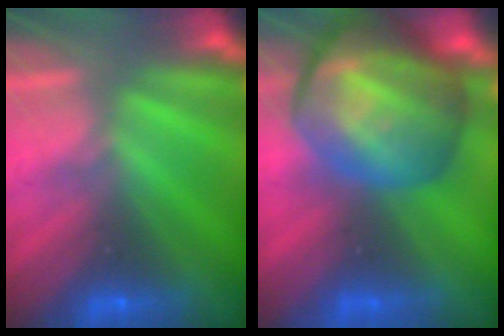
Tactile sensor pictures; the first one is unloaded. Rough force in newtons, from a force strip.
{"total": 9.8}